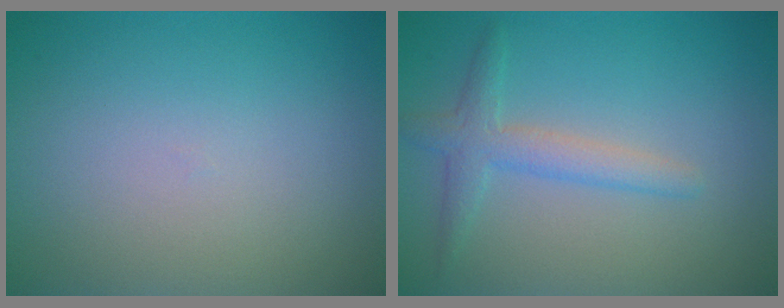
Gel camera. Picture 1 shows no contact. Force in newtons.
{"total": 2.3, "press": 2.3, "slide": 0.0}